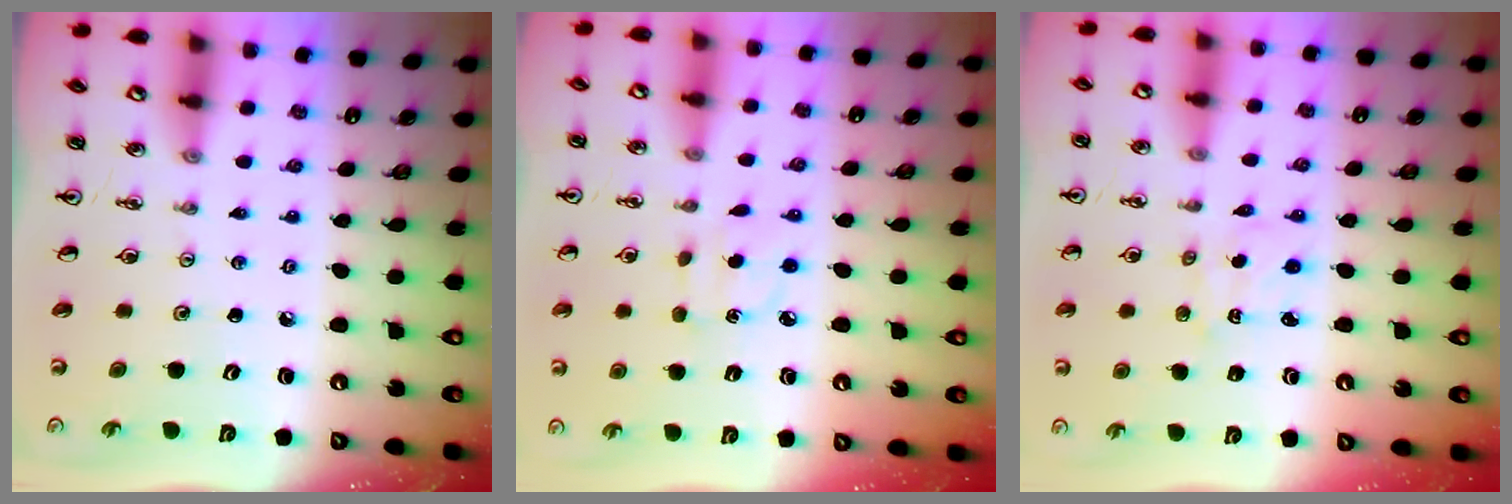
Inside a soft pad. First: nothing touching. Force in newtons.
{"total": 3.9, "press": 3.9, "slide": 0.5}
{"total": 2.1, "press": 2.1, "slide": 0.3}